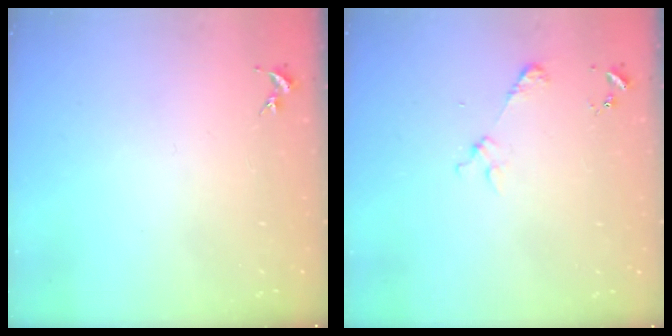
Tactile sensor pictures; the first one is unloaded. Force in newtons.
{"total": 2.4, "press": 2.4, "slide": 0.2}